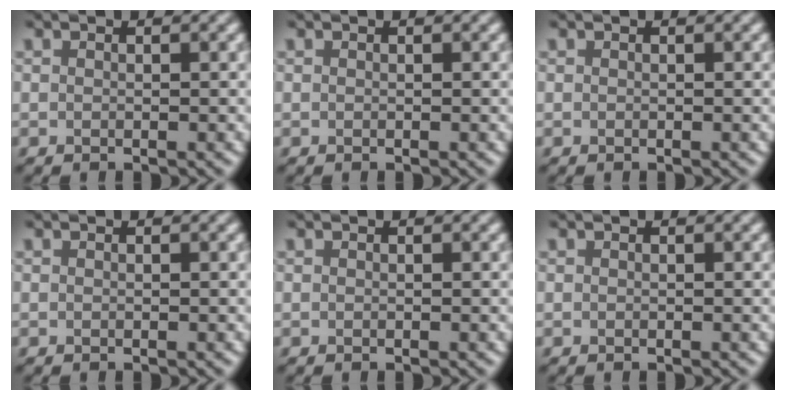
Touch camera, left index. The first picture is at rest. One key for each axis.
{"total": 0.0}
{"total": 0.0}
{"total": 0.0}
{"total": 0.0}
{"total": 0.0}